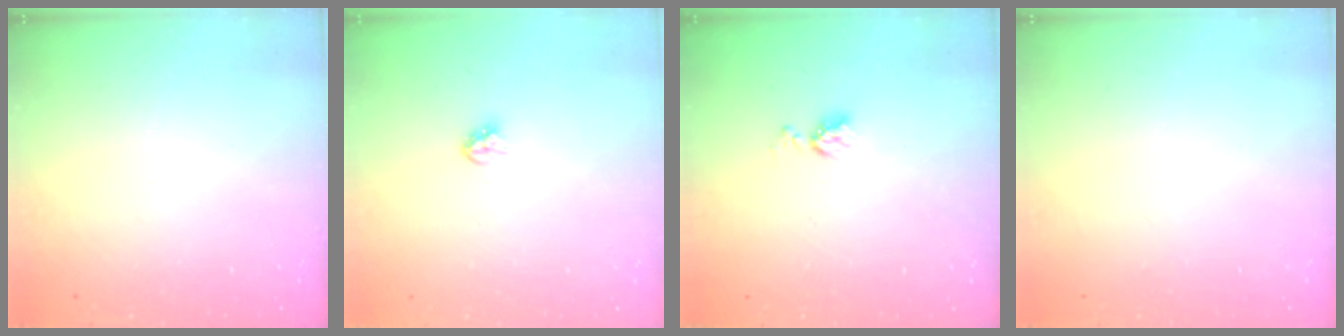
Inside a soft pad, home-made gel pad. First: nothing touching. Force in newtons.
{"total": 3.4, "press": 3.4, "slide": 0.1}
{"total": 4.9, "press": 4.8, "slide": 0.5}
{"total": 0.0}